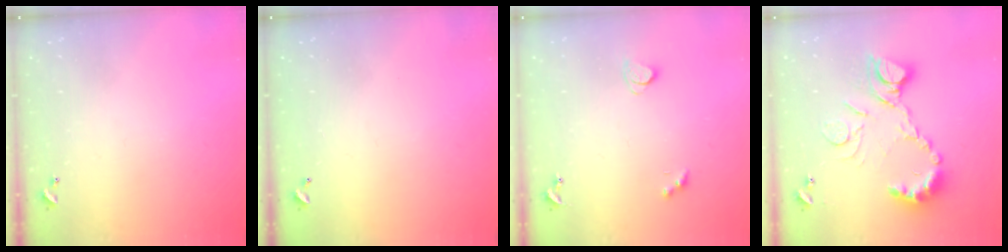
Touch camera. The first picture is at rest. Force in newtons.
{"total": 2.8, "press": 2.8, "slide": 0.1}
{"total": 2.1, "press": 2.1, "slide": 0.4}
{"total": 14.9, "press": 14.9, "slide": 0.7}